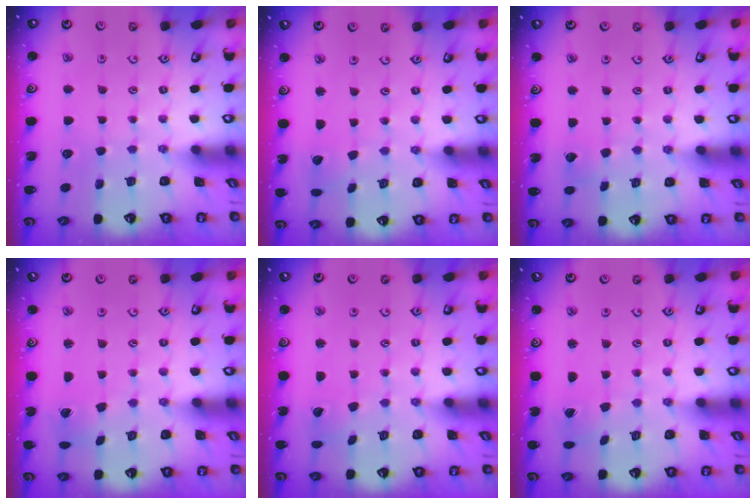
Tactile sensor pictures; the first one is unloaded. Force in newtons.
{"total": 2.4, "press": 2.4, "slide": 0.2}
{"total": 2.7, "press": 2.7, "slide": 0.4}
{"total": 1.9, "press": 1.8, "slide": 0.7}
{"total": 0.9, "press": 0.9, "slide": 0.1}
{"total": 0.0}